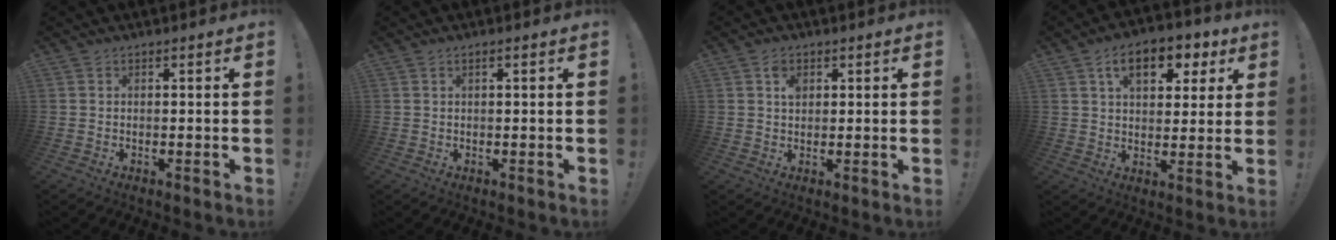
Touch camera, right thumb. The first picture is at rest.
{"total": 1.0, "force": [0.1, 0.0, 1.0], "torque": [-0.017, 0.000, 0.000]}
{"total": 2.8, "force": [1.1, 2.0, 1.6], "torque": [-0.016, -0.004, 0.016]}
{"total": 11.8, "force": [5.4, 6.9, 7.8], "torque": [-0.110, -0.016, 0.093]}